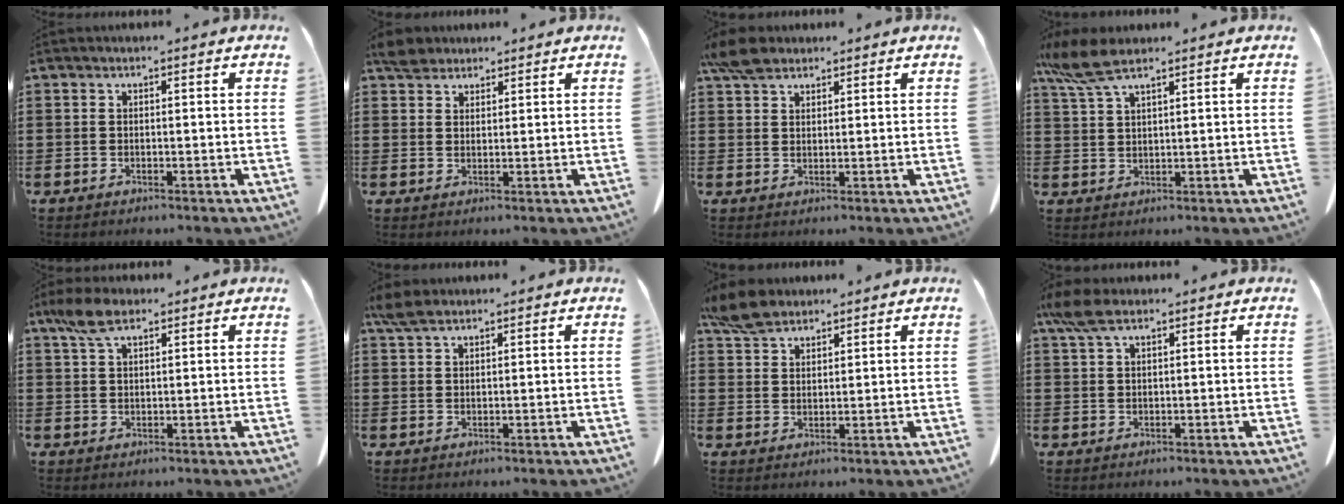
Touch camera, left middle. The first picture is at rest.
{"total": 3.3, "force": [2.9, 1.4, 0.7], "torque": [-0.017, 0.002, 0.057]}
{"total": 4.7, "force": [3.7, 2.0, 2.1], "torque": [-0.044, -0.003, 0.071]}
{"total": 6.7, "force": [4.8, 1.4, 4.5], "torque": [-0.113, -0.010, 0.085]}
{"total": 5.5, "force": [3.4, 2.2, 3.7], "torque": [-0.083, 0.005, 0.063]}
{"total": 3.0, "force": [2.3, 1.1, 1.6], "torque": [-0.039, 0.002, 0.045]}
{"total": 5.4, "force": [4.4, 2.3, 2.1], "torque": [-0.056, -0.002, 0.086]}
{"total": 4.6, "force": [2.7, 1.7, 3.4], "torque": [-0.081, 0.001, 0.048]}